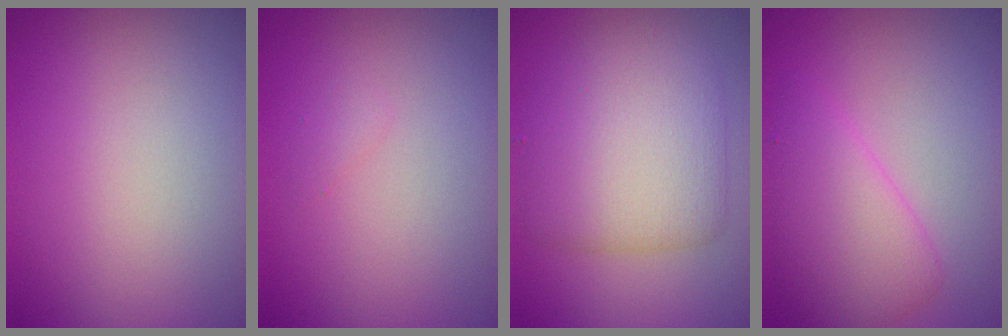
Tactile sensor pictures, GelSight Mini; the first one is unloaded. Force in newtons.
{"total": 0.5, "press": 0.5, "slide": 0.1}
{"total": 6.2, "press": 6.2, "slide": 0.2}
{"total": 3.9, "press": 3.9, "slide": 0.1}